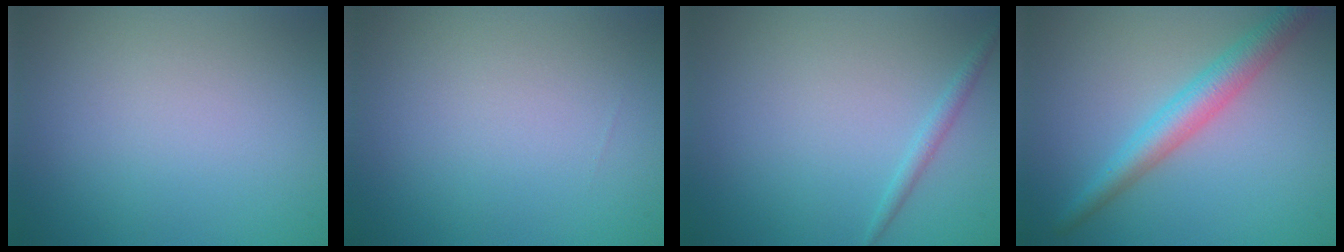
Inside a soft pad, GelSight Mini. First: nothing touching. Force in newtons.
{"total": 0.0}
{"total": 1.1, "press": 1.1, "slide": 0.1}
{"total": 4.0, "press": 4.0, "slide": 0.1}